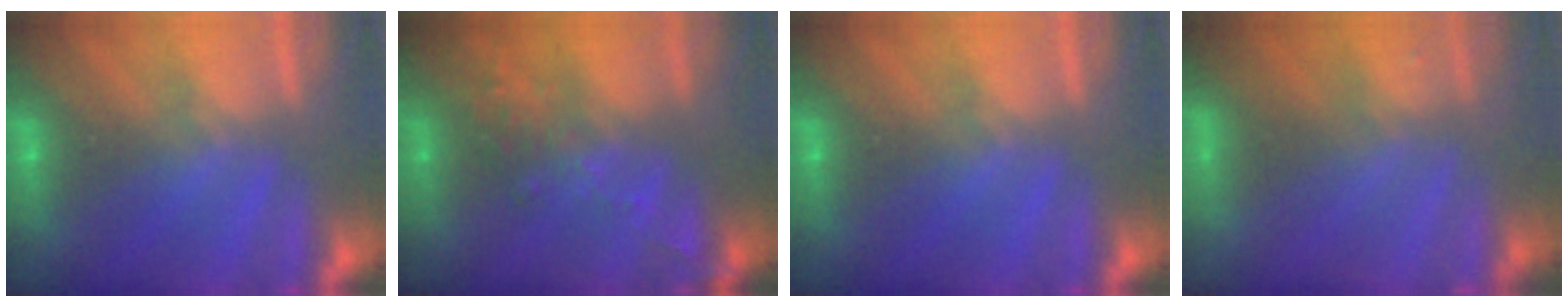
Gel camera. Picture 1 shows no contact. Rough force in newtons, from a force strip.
{"total": 2.7}
{"total": 0.0}
{"total": 7.8}